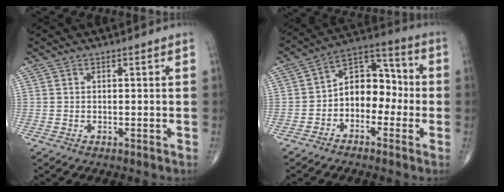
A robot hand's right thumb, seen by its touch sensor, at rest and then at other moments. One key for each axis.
{"total": 10.6, "fx": -2.0, "fy": 7.5, "fz": 7.2, "tx": -0.075, "ty": 0.047, "tz": -0.052}